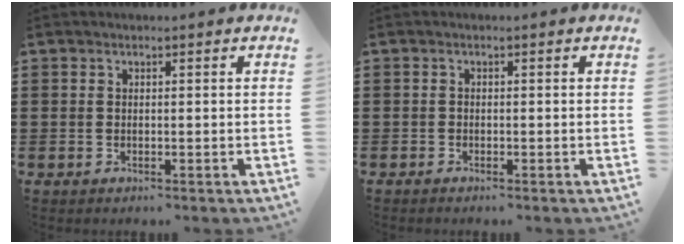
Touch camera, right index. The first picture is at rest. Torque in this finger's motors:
{"motor_torque": [-1.07, 1.07, 0.00, -0.01]}